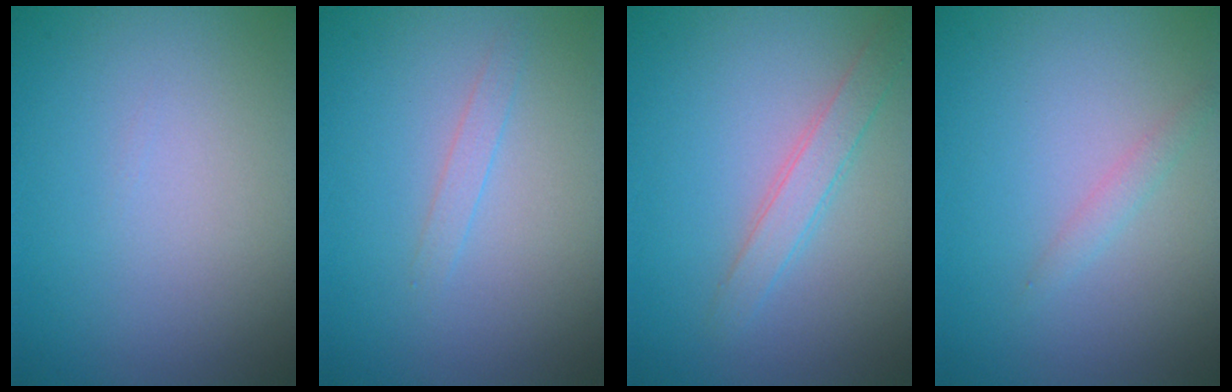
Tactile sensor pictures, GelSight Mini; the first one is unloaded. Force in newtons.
{"total": 1.0, "press": 1.0, "slide": 0.1}
{"total": 2.2, "press": 2.2, "slide": 0.1}
{"total": 1.0, "press": 0.9, "slide": 0.1}